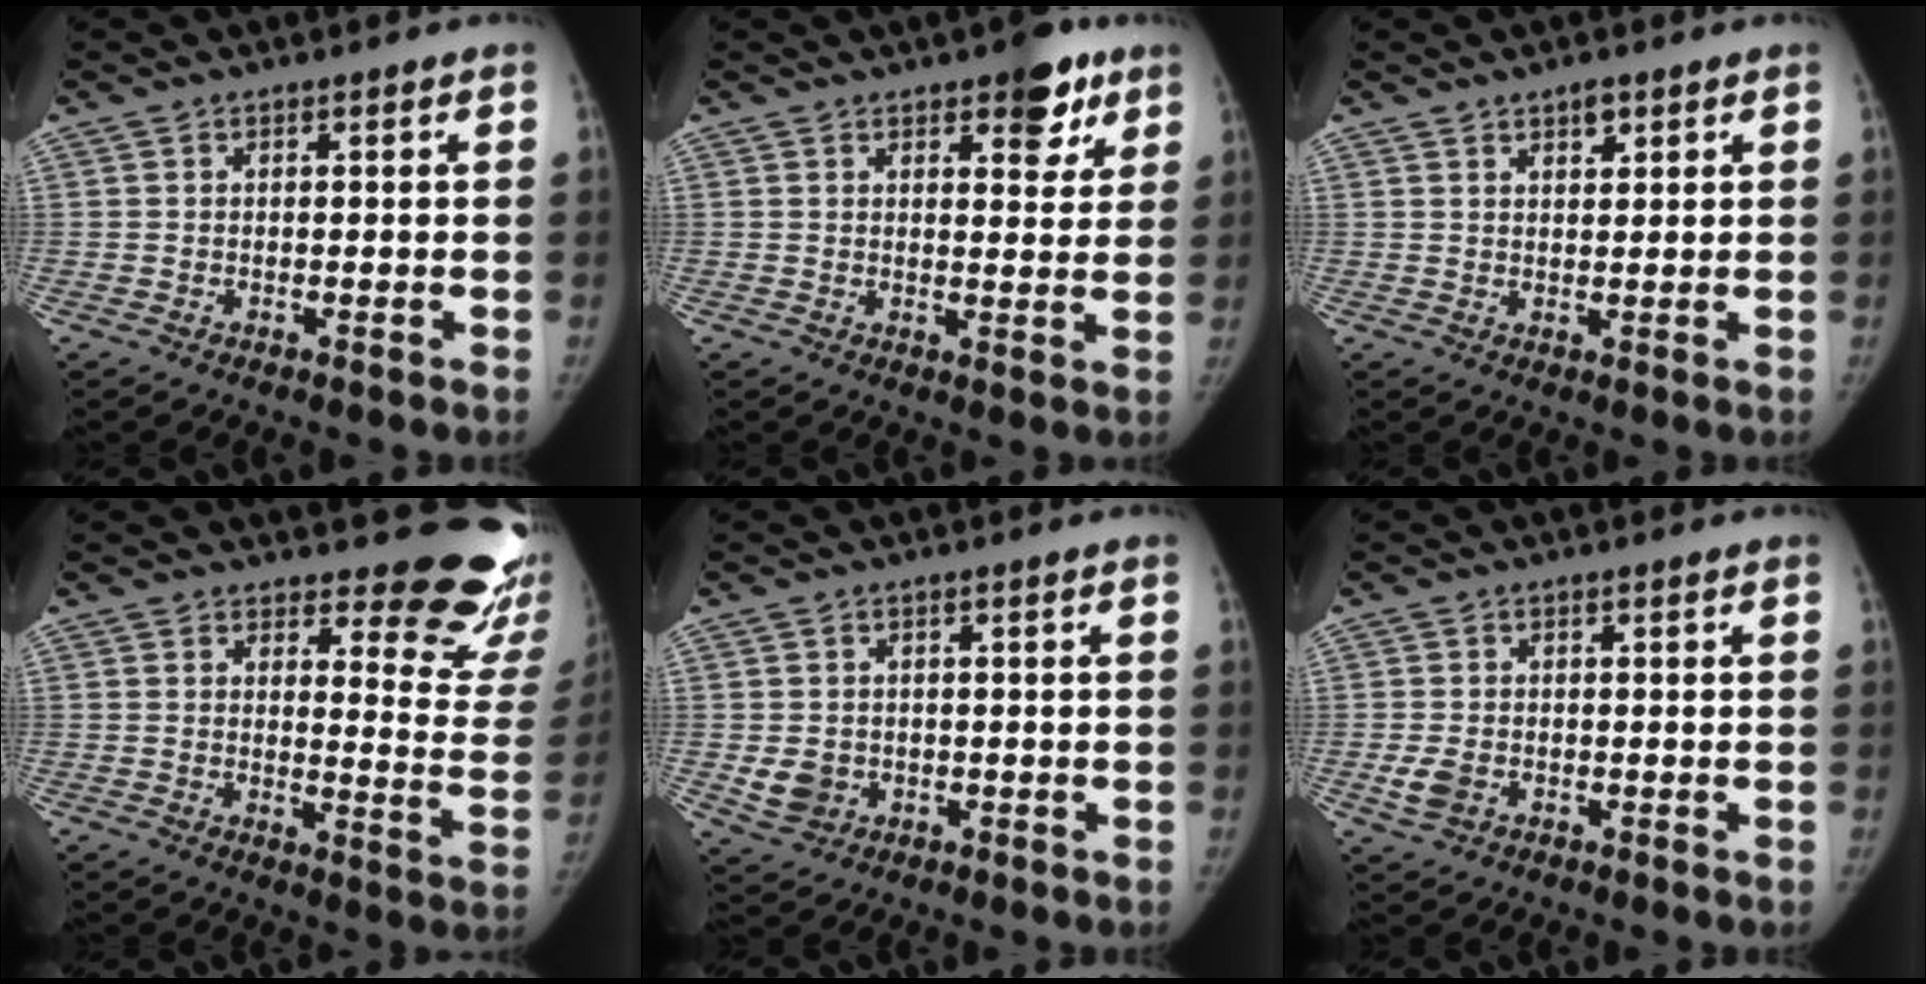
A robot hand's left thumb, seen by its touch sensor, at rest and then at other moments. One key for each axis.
{"total": 8.0, "fx": 4.6, "fy": 3.5, "fz": 5.4, "tx": -0.039, "ty": -0.019, "tz": 0.056}
{"total": 2.6, "fx": 1.8, "fy": 1.2, "fz": 1.5, "tx": -0.015, "ty": -0.012, "tz": 0.031}
{"total": 17.0, "fx": 13.8, "fy": 5.9, "fz": 8.0, "tx": -0.047, "ty": -0.126, "tz": 0.142}
{"total": 4.1, "fx": -0.6, "fy": 3.6, "fz": 1.9, "tx": -0.024, "ty": -0.001, "tz": 0.000}
{"total": 3.1, "fx": -0.9, "fy": 2.2, "fz": 2.0, "tx": -0.045, "ty": -0.002, "tz": -0.013}